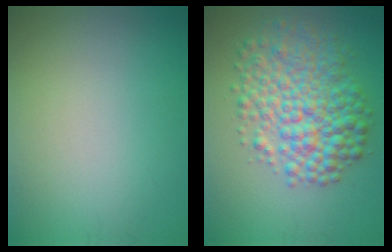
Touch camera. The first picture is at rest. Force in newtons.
{"total": 7.3, "press": 7.3, "slide": 0.1}